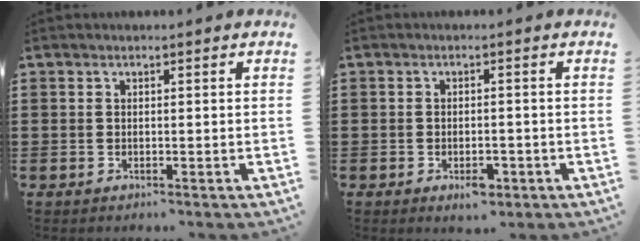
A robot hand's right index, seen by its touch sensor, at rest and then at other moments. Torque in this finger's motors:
{"motor_torque": [-0.12, 0.15, 0.03, 0.02]}